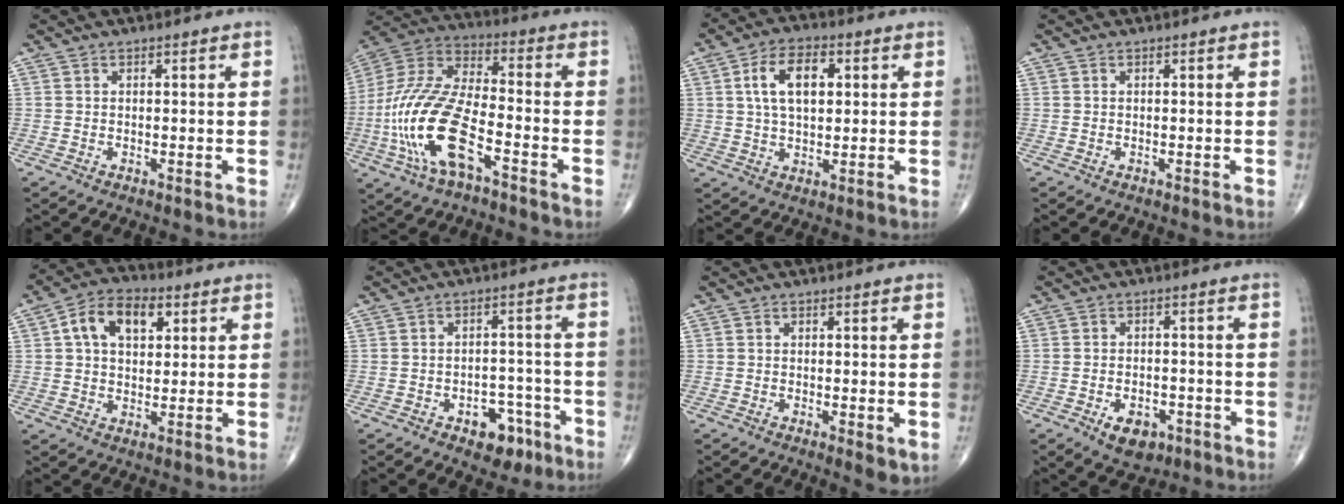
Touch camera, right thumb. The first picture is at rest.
{"total": 20.3, "force": [-7.1, 8.3, 17.2], "torque": [-0.375, 0.032, -0.131]}
{"total": 10.0, "force": [2.4, 5.6, 7.9], "torque": [-0.129, 0.006, 0.040]}
{"total": 0.0}
{"total": 11.1, "force": [3.5, 7.1, 7.8], "torque": [-0.109, 0.010, 0.051]}
{"total": 7.5, "force": [-4.0, 4.8, 4.2], "torque": [-0.024, 0.035, -0.052]}
{"total": 2.9, "force": [-0.5, 1.1, 2.6], "torque": [-0.038, -0.010, -0.008]}
{"total": 6.6, "force": [-3.1, 4.1, 4.1], "torque": [-0.049, 0.013, -0.042]}